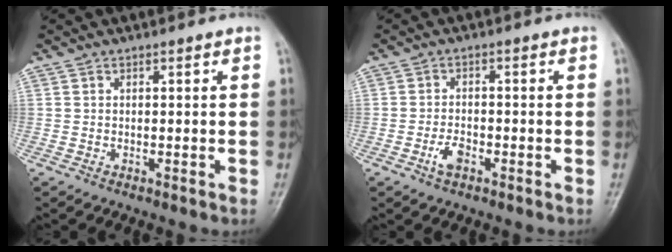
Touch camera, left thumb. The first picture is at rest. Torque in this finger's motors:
{"motor_torque": [-0.44, 0.50, 0.60, 0.37, 0.00]}